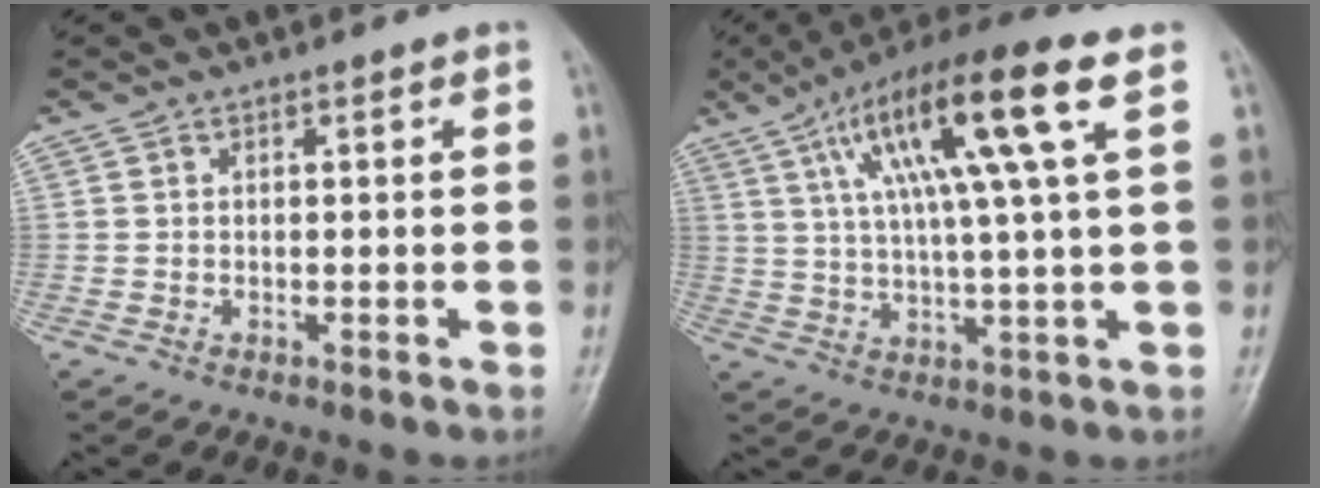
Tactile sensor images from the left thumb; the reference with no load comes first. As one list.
[{"total": 16.7, "force": [6.2, 1.6, 15.4], "torque": [-0.280, 0.007, 0.101]}]